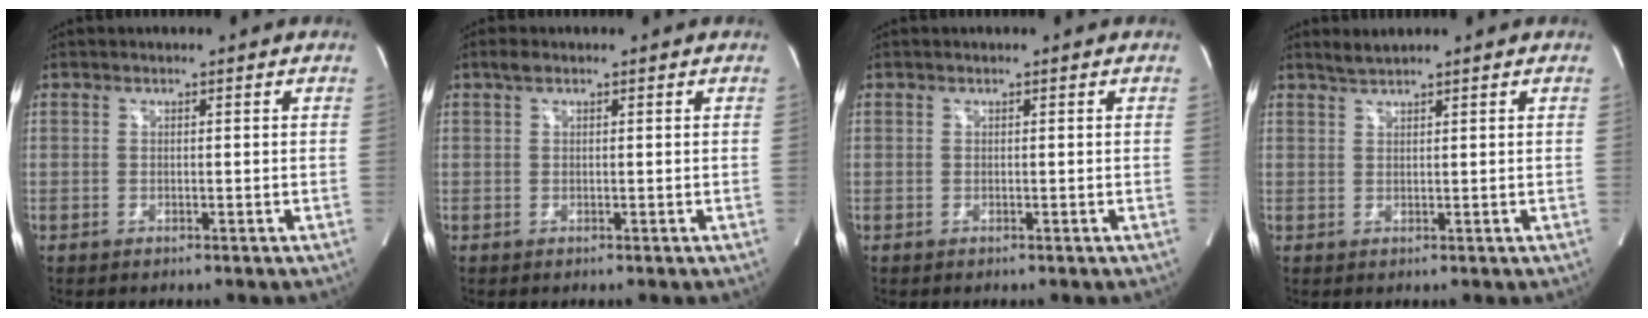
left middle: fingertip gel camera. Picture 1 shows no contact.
{"total": 1.2, "force": [0.8, 0.5, 0.8], "torque": [-0.020, 0.014, 0.015]}
{"total": 0.0}
{"total": 1.6, "force": [1.5, -0.2, 0.3], "torque": [-0.010, 0.006, 0.035]}